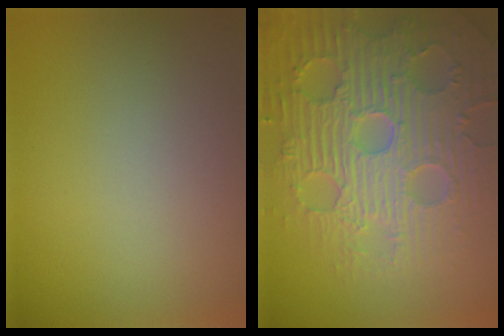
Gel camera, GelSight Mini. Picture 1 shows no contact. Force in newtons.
{"total": 9.2, "press": 6.5, "slide": 6.5}